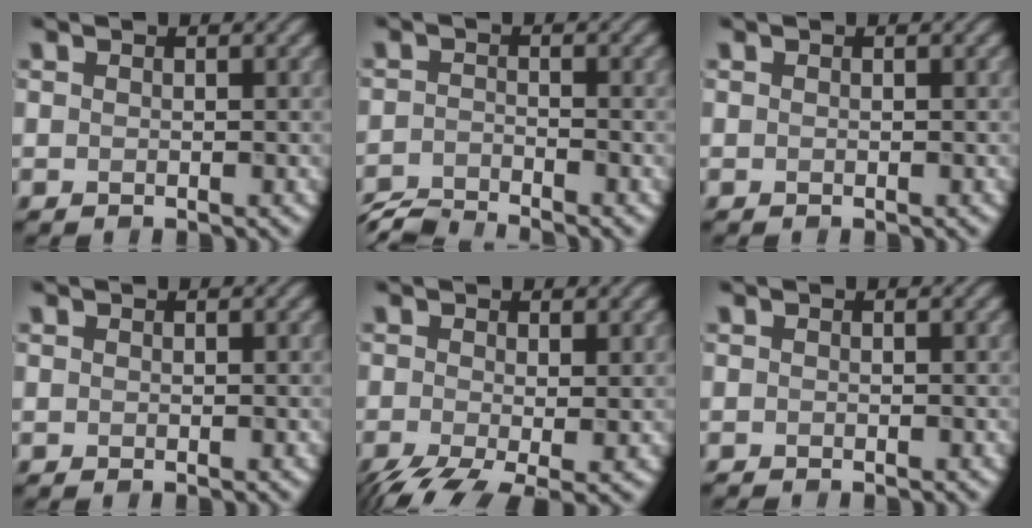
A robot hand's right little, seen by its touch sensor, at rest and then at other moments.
{"total": 3.6, "force": [-3.4, 0.4, 0.9], "torque": [-0.017, -0.009, -0.075]}
{"total": 0.0}
{"total": 0.0}
{"total": 6.0, "force": [-2.7, 2.1, 4.9], "torque": [-0.102, -0.019, -0.044]}
{"total": 0.6, "force": [-0.5, 0.0, 0.2], "torque": [-0.002, -0.005, -0.011]}